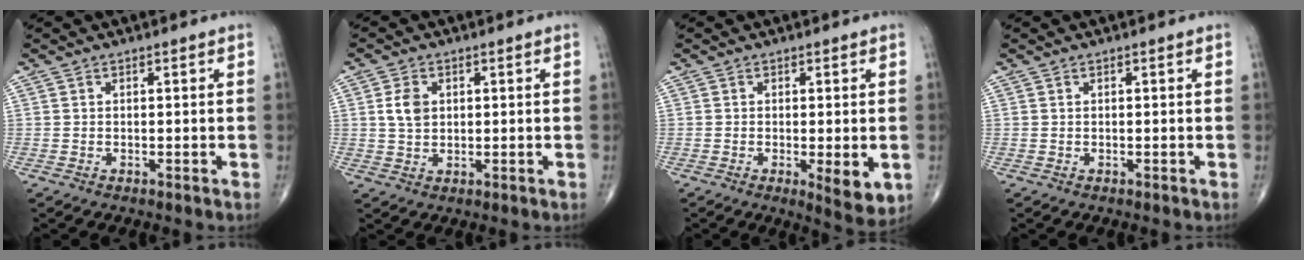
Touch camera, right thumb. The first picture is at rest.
{"total": 4.3, "force": [0.9, 3.1, 2.9], "torque": [-0.047, -0.003, 0.018]}
{"total": 5.8, "force": [-1.3, 1.7, 5.4], "torque": [-0.077, -0.016, -0.018]}
{"total": 0.0}